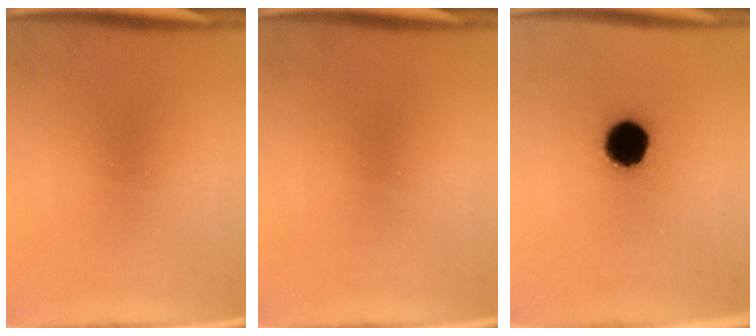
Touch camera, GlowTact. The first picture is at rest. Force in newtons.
{"total": 0.0}
{"total": 12.8}